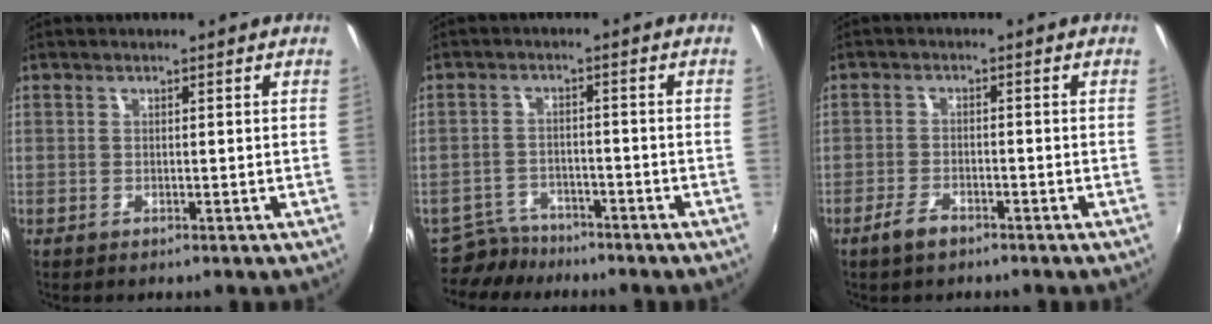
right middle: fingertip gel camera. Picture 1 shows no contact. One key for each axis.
{"total": 5.2, "fx": -4.7, "fy": 2.2, "fz": 0.1, "tx": -0.016, "ty": 0.004, "tz": -0.084}
{"total": 3.6, "fx": -2.7, "fy": 1.4, "fz": 1.9, "tx": -0.053, "ty": -0.004, "tz": -0.054}